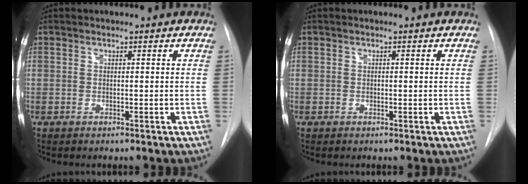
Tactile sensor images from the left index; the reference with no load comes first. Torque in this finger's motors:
{"motor_torque": [-0.27, -0.06, 0.00, -0.01]}